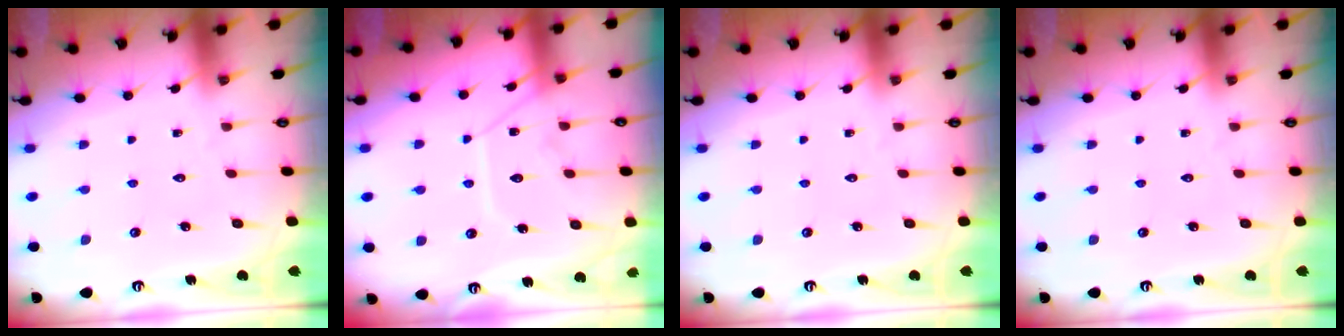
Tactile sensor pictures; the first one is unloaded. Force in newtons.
{"total": 12.2, "press": 12.2, "slide": 1.2}
{"total": 0.0}
{"total": 0.0}